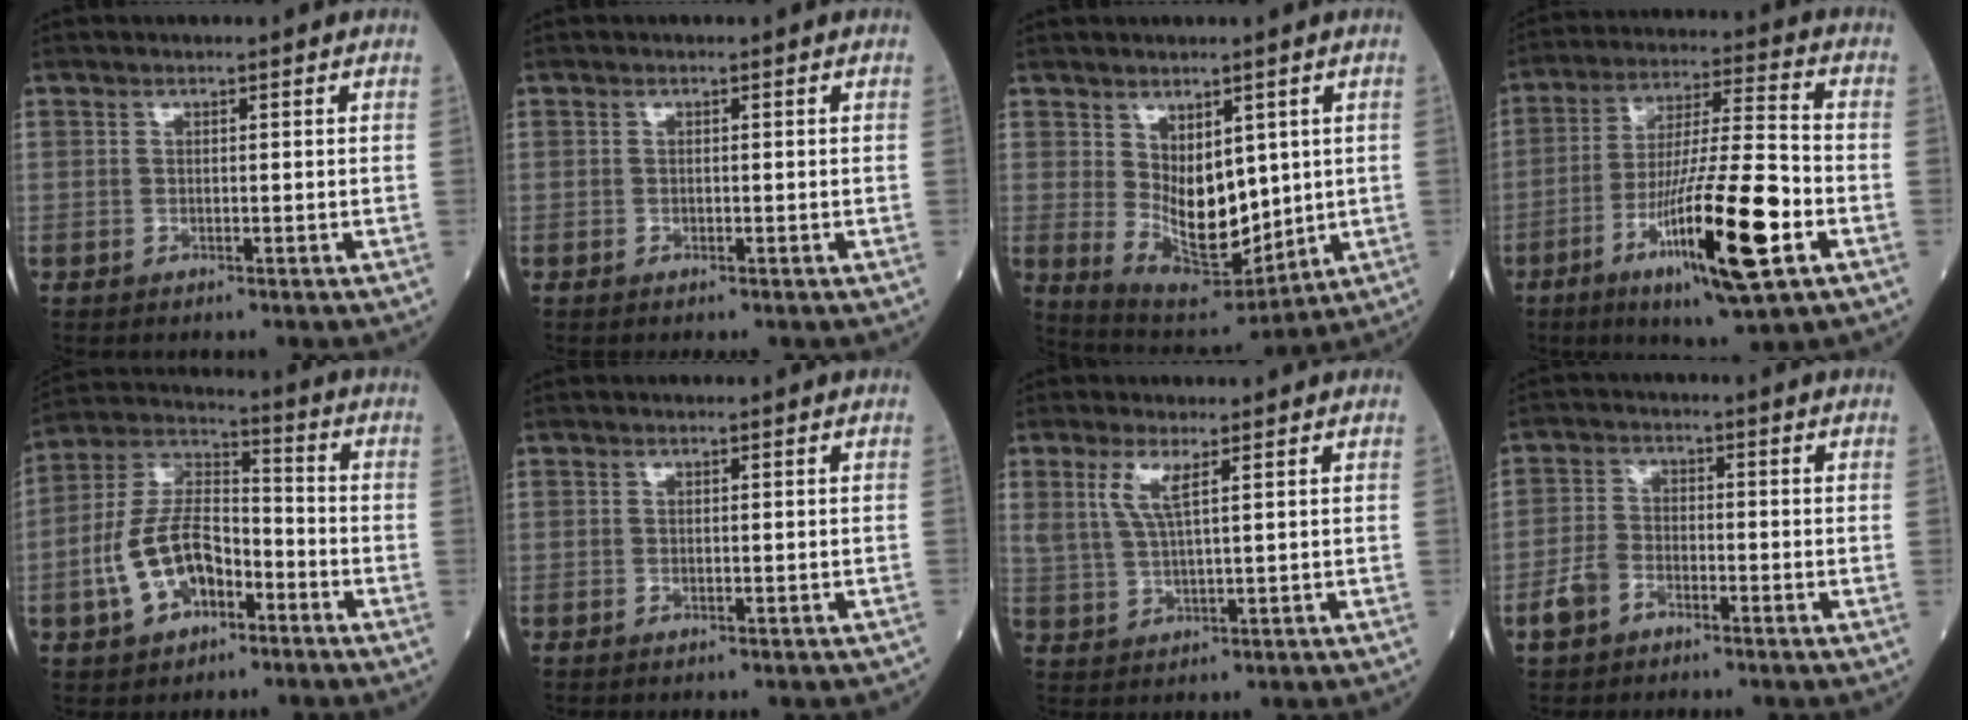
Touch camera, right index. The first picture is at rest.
{"total": 0.0}
{"total": 10.2, "force": [1.1, 5.3, 8.6], "torque": [-0.145, -0.012, 0.043]}
{"total": 17.3, "force": [-6.7, 1.3, 15.9], "torque": [-0.288, -0.020, -0.110]}
{"total": 12.0, "force": [-4.6, 6.5, 8.9], "torque": [-0.203, 0.019, -0.083]}
{"total": 0.6, "force": [-0.3, 0.3, 0.4], "torque": [-0.009, -0.003, -0.001]}
{"total": 4.4, "force": [2.1, 0.5, 3.8], "torque": [-0.088, 0.001, 0.047]}
{"total": 4.4, "force": [-2.8, 2.7, 2.2], "torque": [-0.057, 0.003, -0.054]}